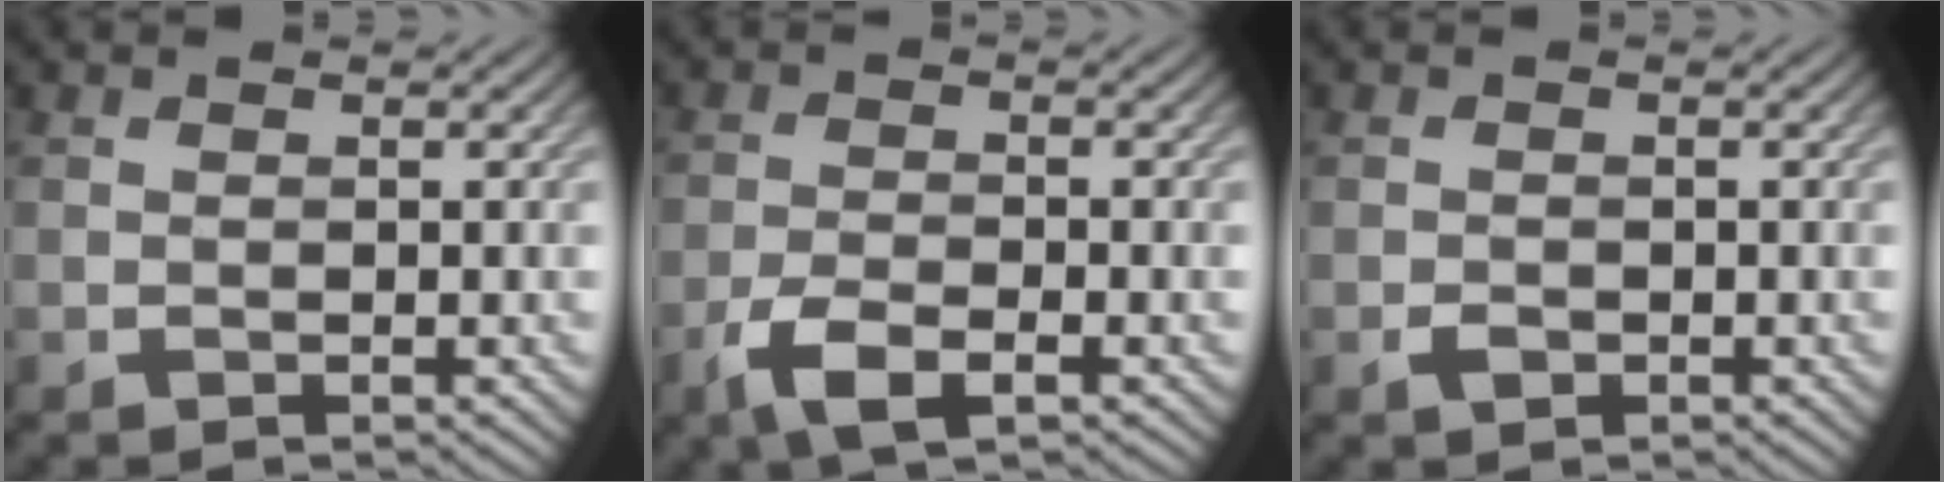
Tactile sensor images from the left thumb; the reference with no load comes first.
{"total": 4.6, "force": [-2.6, 1.7, 3.4], "torque": [-0.078, -0.007, -0.054]}
{"total": 1.1, "force": [-0.6, 0.8, 0.6], "torque": [-0.012, -0.003, -0.012]}